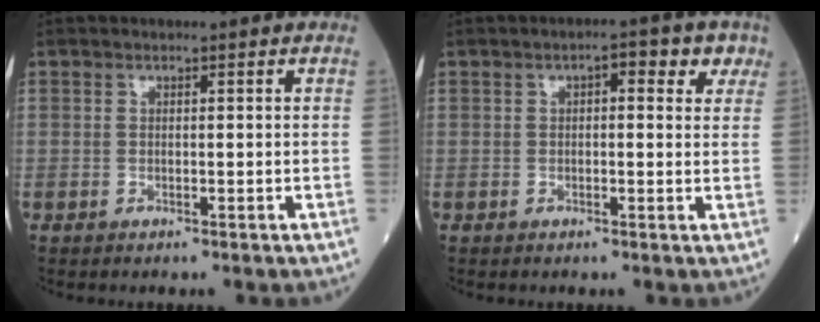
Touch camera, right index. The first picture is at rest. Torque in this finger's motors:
{"motor_torque": [0.07, 0.00, 0.03, 0.01]}